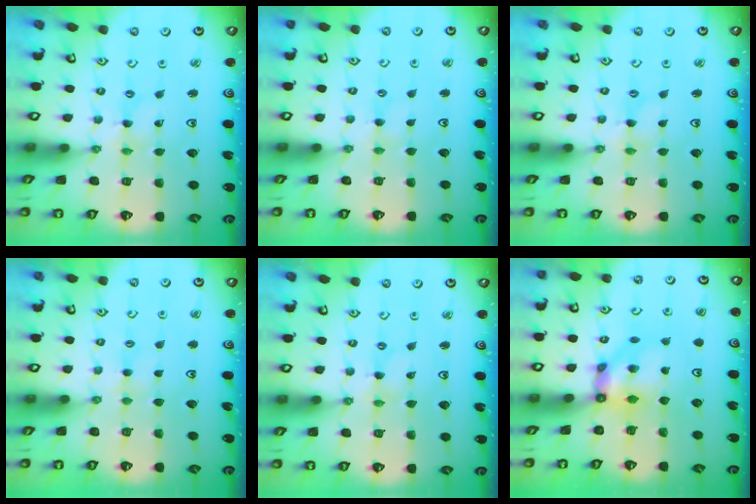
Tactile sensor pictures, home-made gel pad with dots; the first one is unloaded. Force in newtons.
{"total": 1.2, "press": 1.2, "slide": 0.3}
{"total": 0.7, "press": 0.6, "slide": 0.2}
{"total": 2.2, "press": 2.2, "slide": 0.5}
{"total": 0.0}
{"total": 7.6, "press": 7.6, "slide": 0.4}